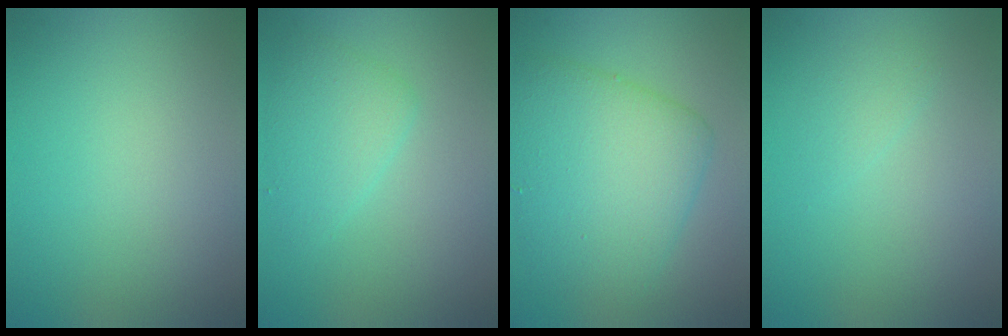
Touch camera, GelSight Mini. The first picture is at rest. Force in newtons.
{"total": 2.6, "press": 2.6, "slide": 0.1}
{"total": 6.8, "press": 6.8, "slide": 0.2}
{"total": 0.9, "press": 0.9, "slide": 0.1}